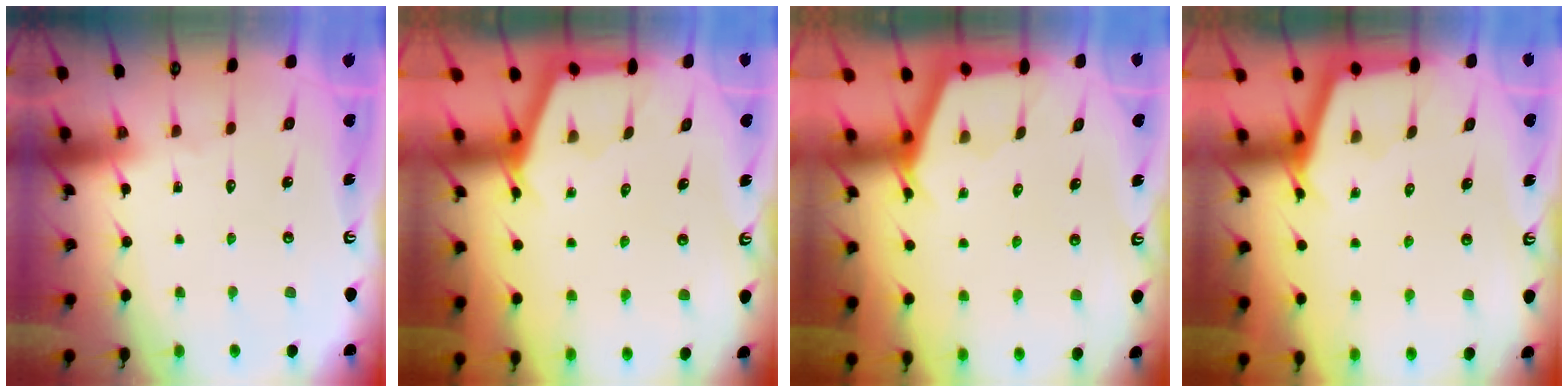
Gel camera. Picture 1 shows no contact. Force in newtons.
{"total": 2.8, "press": 2.8, "slide": 0.3}
{"total": 2.6, "press": 2.6, "slide": 0.3}
{"total": 2.8, "press": 2.8, "slide": 0.4}